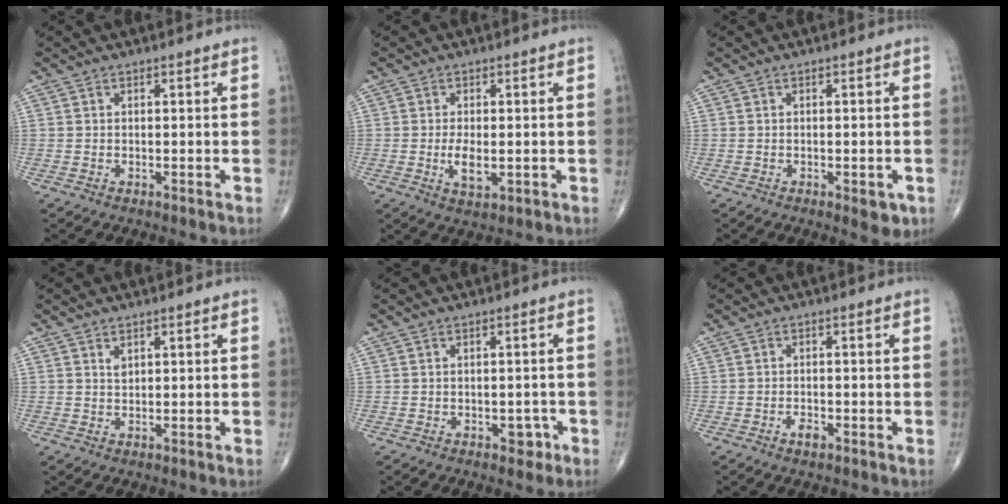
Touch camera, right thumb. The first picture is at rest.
{"total": 4.5, "force": [-0.7, 2.1, 3.9], "torque": [-0.072, -0.008, -0.010]}
{"total": 3.5, "force": [-1.3, 1.5, 2.8], "torque": [-0.026, -0.003, -0.012]}
{"total": 1.2, "force": [0.8, 0.6, 0.7], "torque": [-0.007, -0.004, 0.016]}
{"total": 2.4, "force": [-1.1, 1.6, 1.4], "torque": [-0.003, 0.007, -0.012]}
{"total": 1.9, "force": [-1.0, 0.9, 1.3], "torque": [-0.024, 0.003, -0.018]}